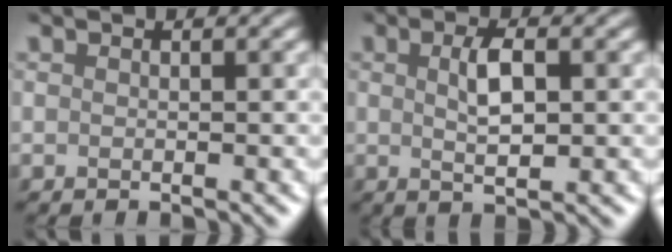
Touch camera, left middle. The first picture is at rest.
{"total": 2.0, "force": [0.3, 0.1, 2.0], "torque": [-0.048, 0.007, 0.015]}